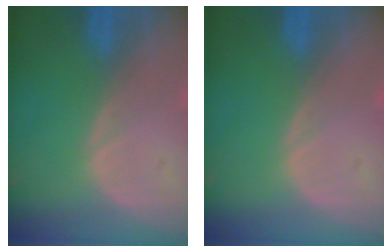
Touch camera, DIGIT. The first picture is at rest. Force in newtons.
{"total": 0.0}